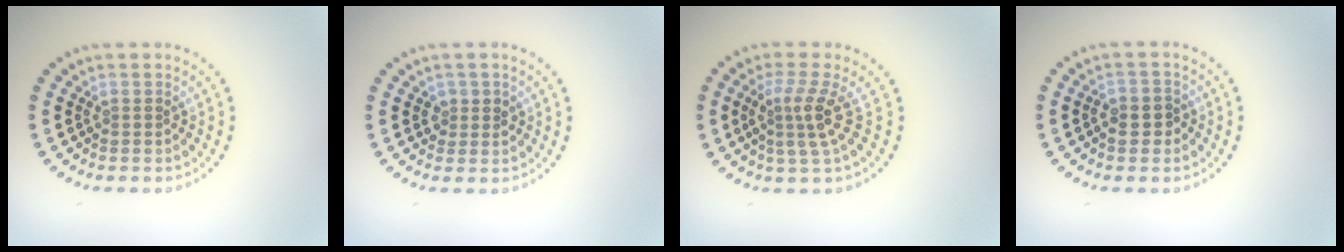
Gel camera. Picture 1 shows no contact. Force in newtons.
{"total": 1.4, "press": 1.3, "slide": 0.4}
{"total": 3.1, "press": 2.3, "slide": 2.1}
{"total": 2.3, "press": 2.2, "slide": 0.7}